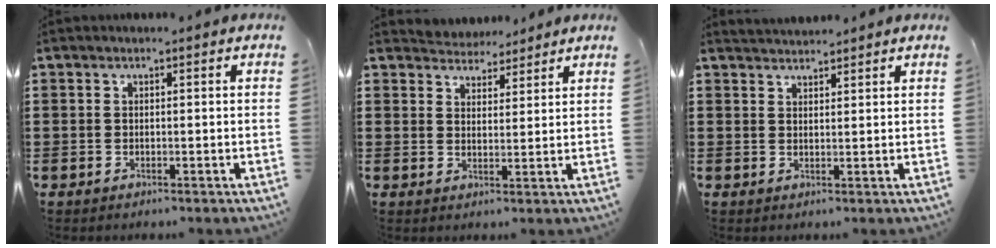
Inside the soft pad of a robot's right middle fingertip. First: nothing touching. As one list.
[{"total": 3.9, "force": [3.7, 1.2, -0.5], "torque": [-0.007, -0.014, 0.069]}, {"total": 2.1, "force": [2.0, 0.2, -0.3], "torque": [-0.001, 0.000, 0.040]}]